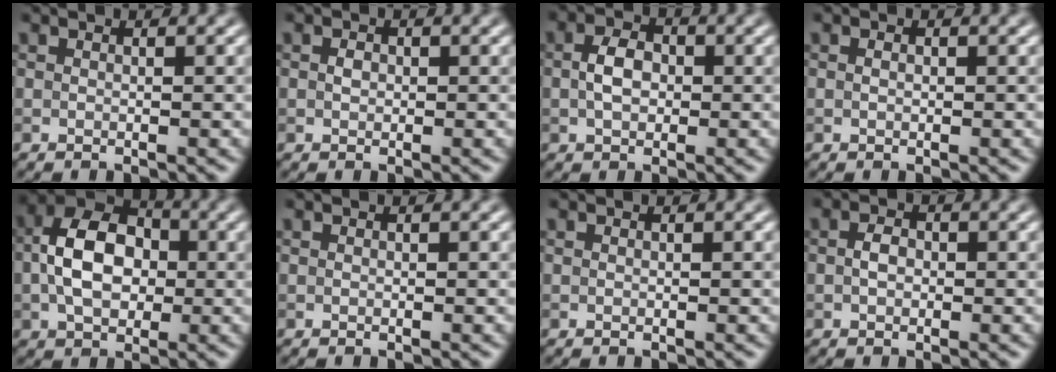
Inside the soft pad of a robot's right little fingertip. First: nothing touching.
{"total": 0.8, "force": [0.0, 0.6, 0.5], "torque": [-0.010, -0.001, 0.000]}
{"total": 2.9, "force": [-0.1, 2.0, 2.2], "torque": [-0.043, 0.005, -0.006]}
{"total": 0.6, "force": [0.1, 0.4, 0.4], "torque": [-0.008, -0.002, 0.002]}
{"total": 7.0, "force": [-0.4, 4.6, 5.3], "torque": [-0.095, 0.017, -0.016]}
{"total": 0.0}
{"total": 0.0}
{"total": 1.5, "force": [-0.2, 1.0, 1.1], "torque": [-0.021, 0.003, -0.007]}